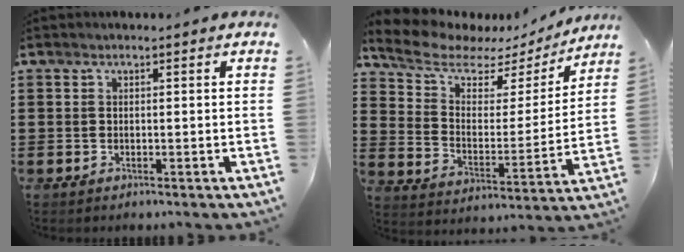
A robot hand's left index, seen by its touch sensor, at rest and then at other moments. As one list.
[{"total": 7.3, "force": [6.1, 3.1, 2.5], "torque": [-0.085, -0.034, 0.104]}]